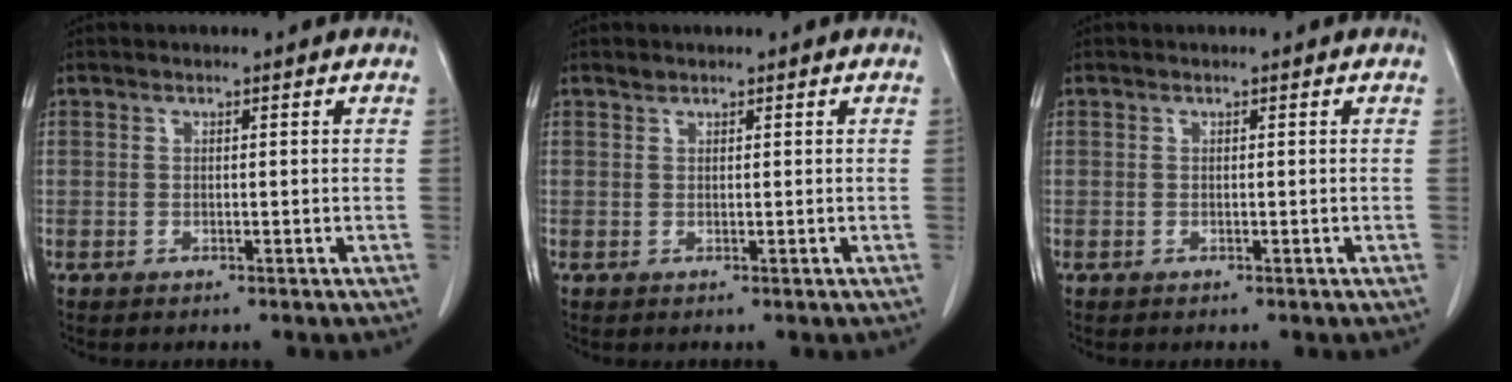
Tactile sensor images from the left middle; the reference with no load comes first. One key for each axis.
{"total": 0.6, "fx": 0.5, "fy": 0.2, "fz": 0.0, "tx": -0.005, "ty": -0.001, "tz": 0.009}
{"total": 0.0}